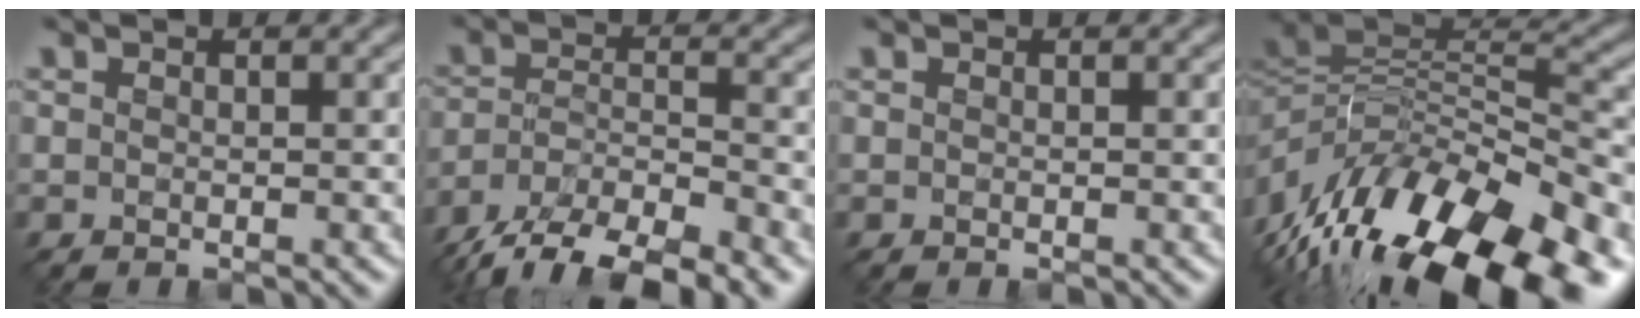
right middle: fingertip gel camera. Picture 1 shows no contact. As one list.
[{"total": 9.6, "force": [-7.6, 2.9, 5.0], "torque": [-0.088, -0.011, -0.137]}, {"total": 0.0}, {"total": 14.8, "force": [-7.7, 5.9, 11.1], "torque": [-0.204, 0.011, -0.127]}]